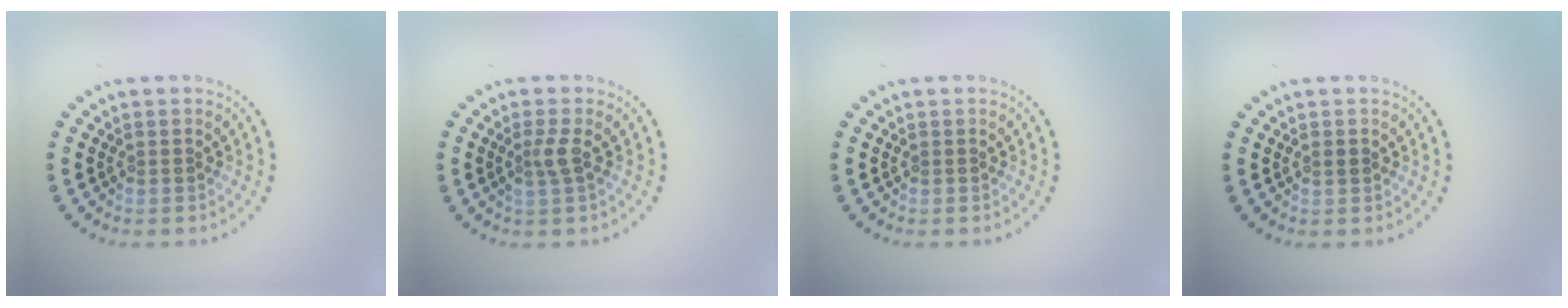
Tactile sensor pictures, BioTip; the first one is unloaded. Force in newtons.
{"total": 1.7, "press": 1.2, "slide": 1.1}
{"total": 0.0}
{"total": 0.8, "press": 0.8, "slide": 0.1}